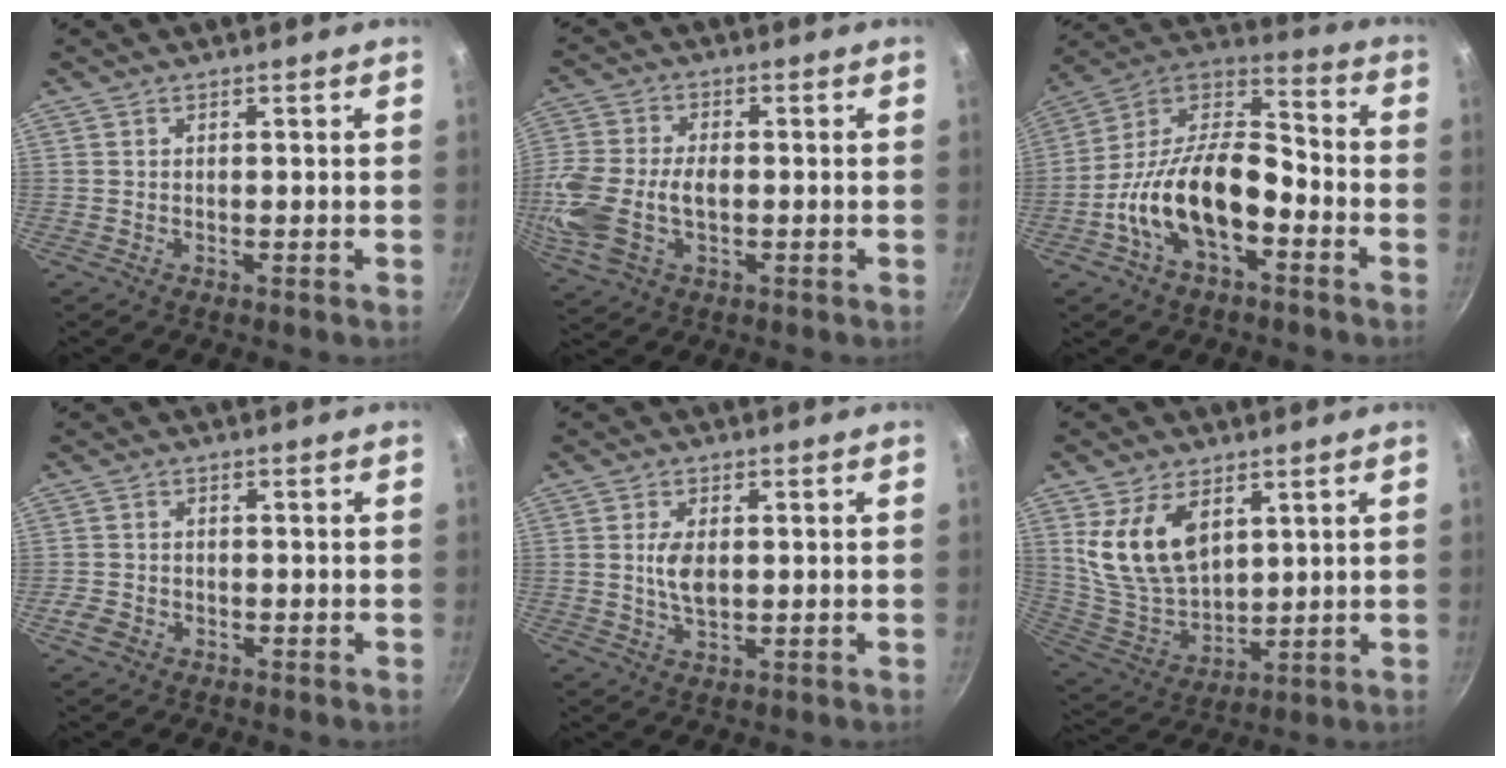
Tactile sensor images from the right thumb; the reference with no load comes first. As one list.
[{"total": 14.2, "force": [-2.0, 8.8, 10.9], "torque": [-0.237, 0.010, -0.042]}, {"total": 19.1, "force": [-6.5, 9.9, 14.9], "torque": [-0.247, 0.060, -0.135]}, {"total": 3.3, "force": [-1.6, 2.4, 1.5], "torque": [-0.031, 0.013, -0.031]}, {"total": 4.8, "force": [0.4, 2.6, 4.0], "torque": [-0.077, -0.003, 0.007]}, {"total": 14.0, "force": [5.2, 8.6, 9.7], "torque": [-0.163, -0.038, 0.118]}]